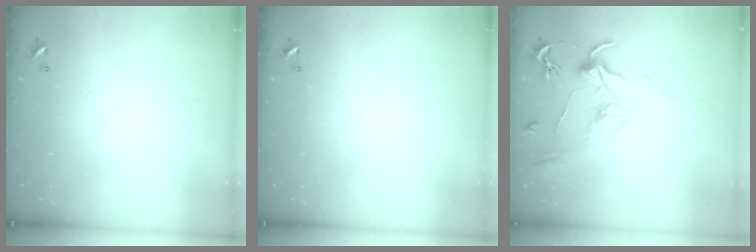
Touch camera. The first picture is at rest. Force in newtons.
{"total": 0.0}
{"total": 2.1, "press": 2.0, "slide": 0.8}